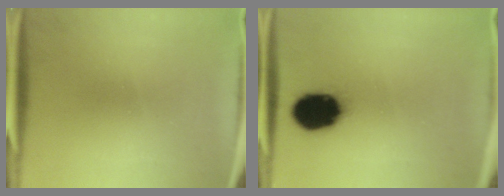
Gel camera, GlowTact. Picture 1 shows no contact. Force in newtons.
{"total": 15.3}